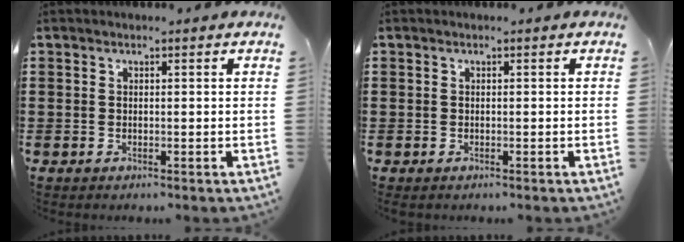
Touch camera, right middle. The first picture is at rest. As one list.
[{"total": 0.0}]